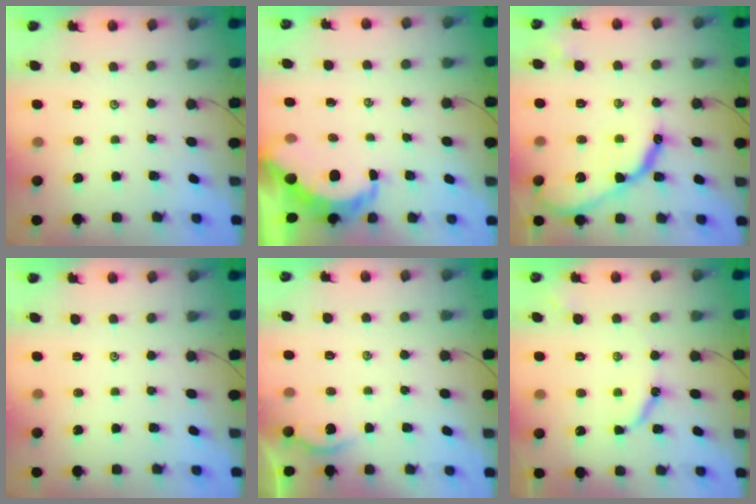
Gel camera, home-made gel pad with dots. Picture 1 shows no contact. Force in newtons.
{"total": 7.5, "press": 7.5, "slide": 0.9}
{"total": 14.1, "press": 14.1, "slide": 1.0}
{"total": 0.0}
{"total": 2.3, "press": 2.2, "slide": 0.4}
{"total": 6.5, "press": 6.5, "slide": 0.6}